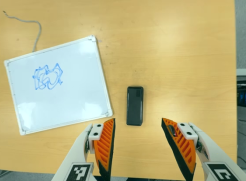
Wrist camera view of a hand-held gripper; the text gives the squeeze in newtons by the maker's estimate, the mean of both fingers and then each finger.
{"total": 0.0}